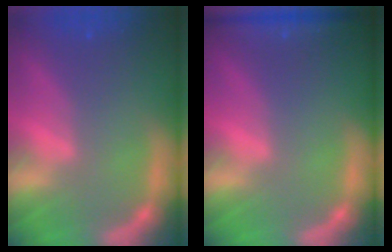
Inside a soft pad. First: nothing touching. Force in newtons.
{"total": 3.5}